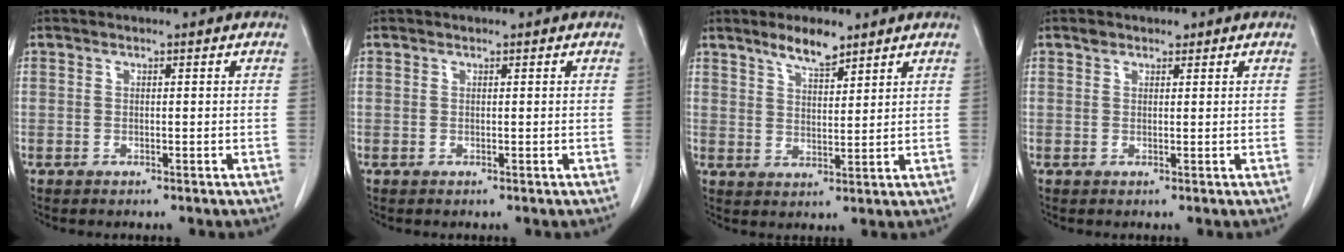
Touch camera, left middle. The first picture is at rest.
{"total": 0.0}
{"total": 5.1, "force": [4.0, 1.3, 2.8], "torque": [-0.055, 0.000, 0.073]}
{"total": 1.3, "force": [1.0, 0.8, 0.3], "torque": [-0.005, 0.005, 0.015]}